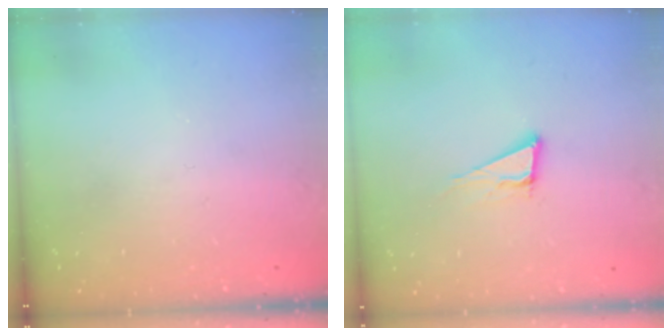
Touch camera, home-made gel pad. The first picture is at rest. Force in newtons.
{"total": 6.8, "press": 6.2, "slide": 2.8}